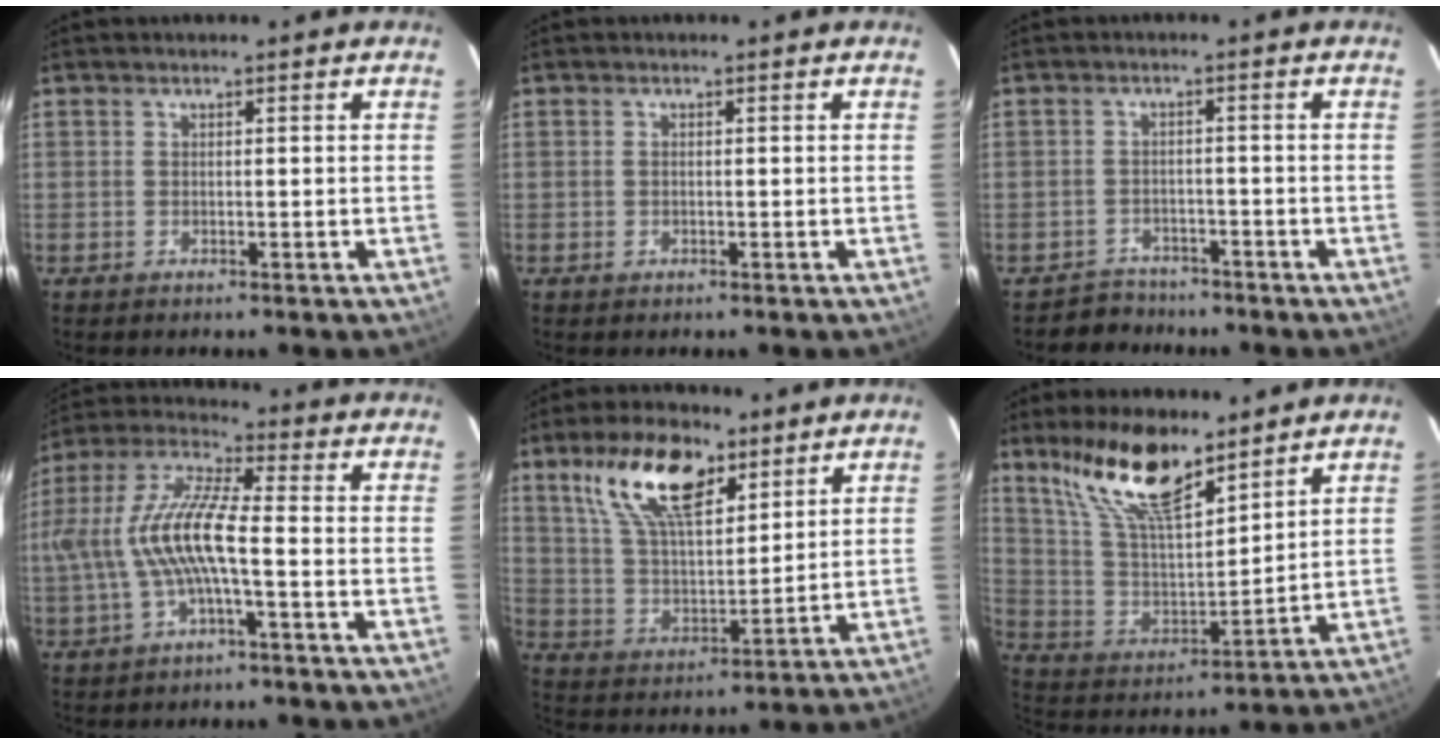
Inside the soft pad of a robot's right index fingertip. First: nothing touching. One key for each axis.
{"total": 0.5, "fx": 0.0, "fy": 0.4, "fz": 0.3, "tx": -0.006, "ty": 0.001, "tz": 0.000}
{"total": 4.3, "fx": -3.6, "fy": 2.1, "fz": -1.0, "tx": 0.008, "ty": 0.015, "tz": -0.059}
{"total": 13.3, "fx": -1.8, "fy": 2.8, "fz": 12.9, "tx": -0.255, "ty": 0.006, "tz": -0.033}
{"total": 15.3, "fx": 8.9, "fy": 6.6, "fz": 10.5, "tx": -0.194, "ty": 0.018, "tz": 0.170}
{"total": 16.1, "fx": 11.7, "fy": 4.9, "fz": 10.0, "tx": -0.193, "ty": 0.009, "tz": 0.233}